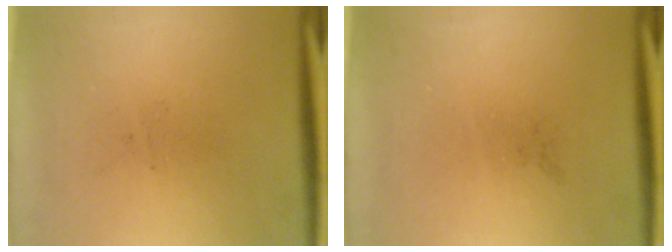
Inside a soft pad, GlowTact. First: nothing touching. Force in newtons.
{"total": 0.0}